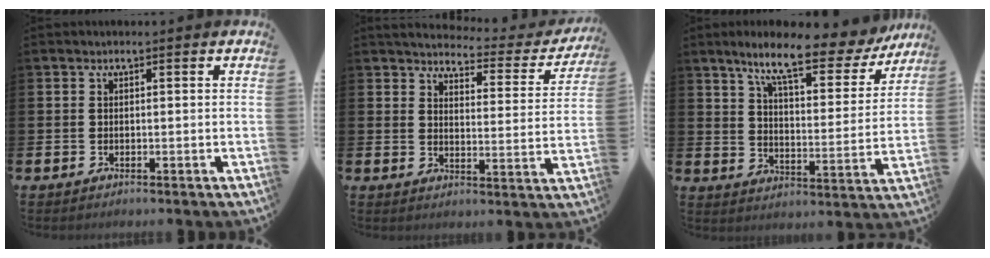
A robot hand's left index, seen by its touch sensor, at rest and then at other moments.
{"total": 3.8, "force": [3.6, 0.9, 0.8], "torque": [-0.021, -0.036, 0.052]}
{"total": 10.5, "force": [8.5, 2.1, 5.7], "torque": [-0.120, -0.048, 0.139]}